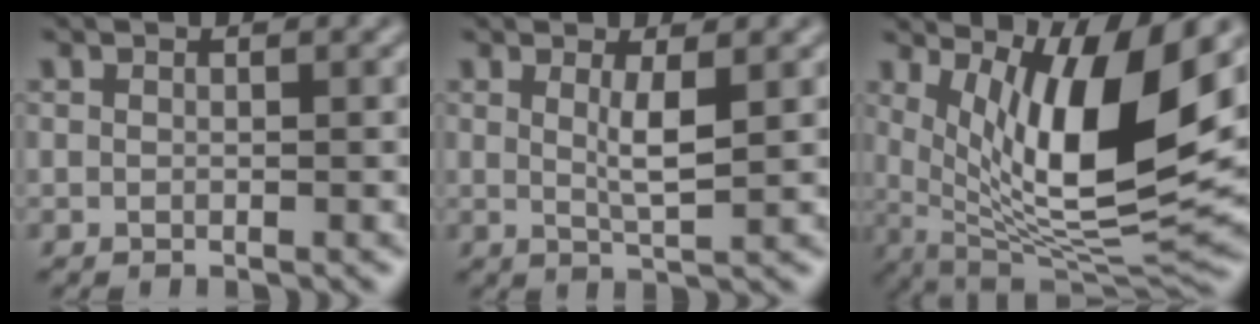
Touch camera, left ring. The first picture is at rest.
{"total": 2.4, "force": [0.7, 0.4, 2.2], "torque": [-0.040, -0.008, 0.014]}
{"total": 11.9, "force": [3.5, 3.3, 10.9], "torque": [-0.176, -0.012, 0.070]}